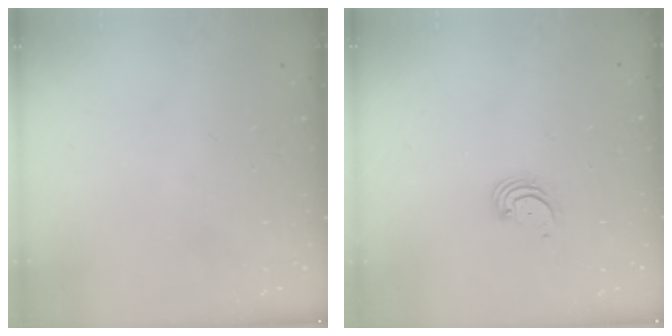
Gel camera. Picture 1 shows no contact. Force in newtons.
{"total": 3.1, "press": 3.1, "slide": 0.3}